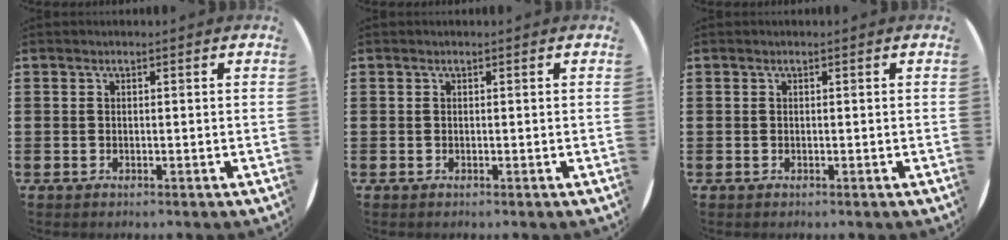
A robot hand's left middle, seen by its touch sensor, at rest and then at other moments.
{"total": 0.0}
{"total": 0.0}